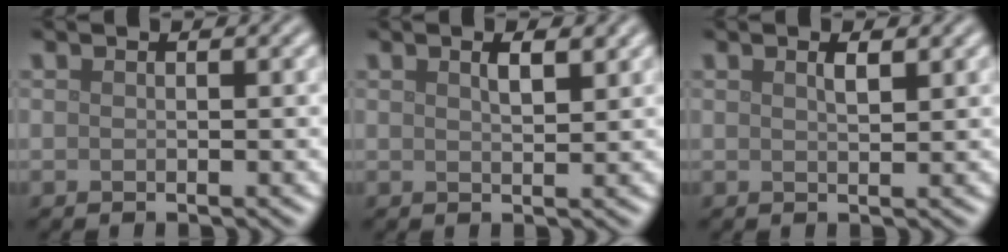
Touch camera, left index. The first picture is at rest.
{"total": 1.8, "force": [1.1, 0.5, 1.3], "torque": [-0.020, 0.003, 0.018]}
{"total": 1.2, "force": [0.8, 0.3, 0.9], "torque": [-0.016, 0.002, 0.013]}